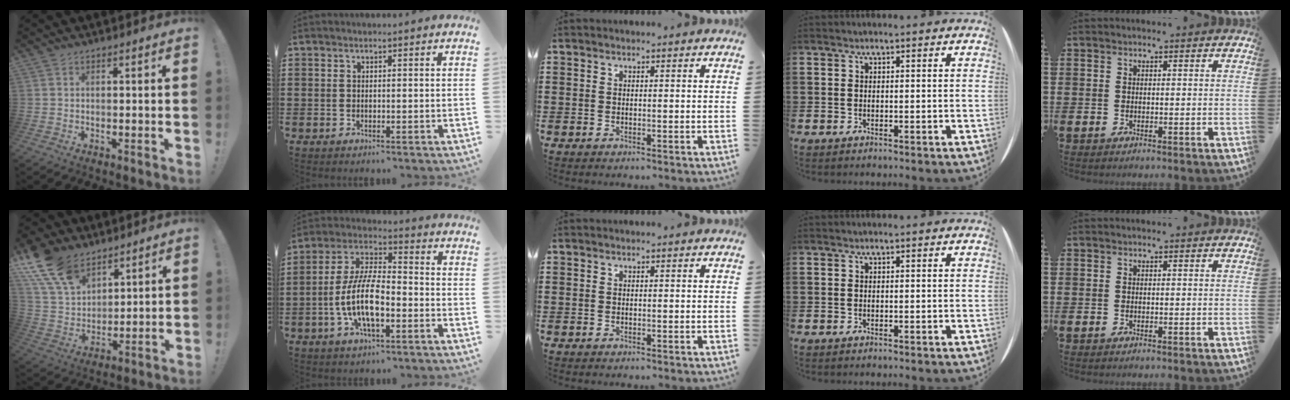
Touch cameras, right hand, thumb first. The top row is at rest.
{"thumb": {"total": 15.2, "force": [10.3, 8.7, 7.2], "torque": [-0.156, -0.058, 0.198]}, "index": {"total": 10.2, "force": [-3.6, 3.7, 8.8], "torque": [-0.205, -0.007, -0.073]}}